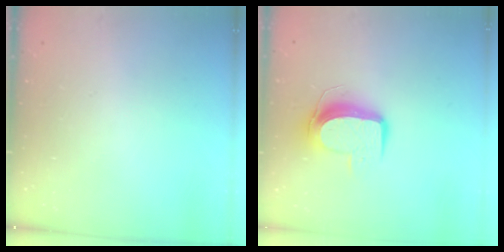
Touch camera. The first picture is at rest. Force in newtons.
{"total": 9.7, "press": 9.7, "slide": 0.8}